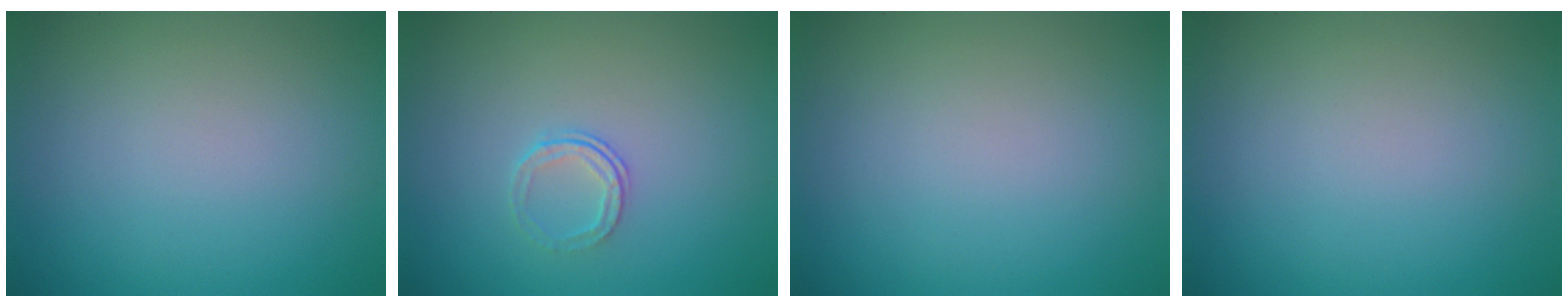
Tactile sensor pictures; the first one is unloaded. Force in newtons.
{"total": 1.3, "press": 0.9, "slide": 0.9}
{"total": 0.0}
{"total": 0.0}